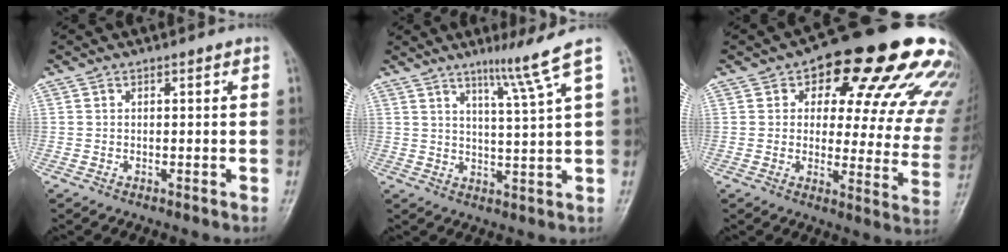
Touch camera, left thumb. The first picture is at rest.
{"total": 7.2, "force": [4.4, -1.5, 5.5], "torque": [-0.087, -0.039, 0.075]}
{"total": 24.0, "force": [12.6, 10.8, 17.3], "torque": [-0.176, -0.017, 0.152]}